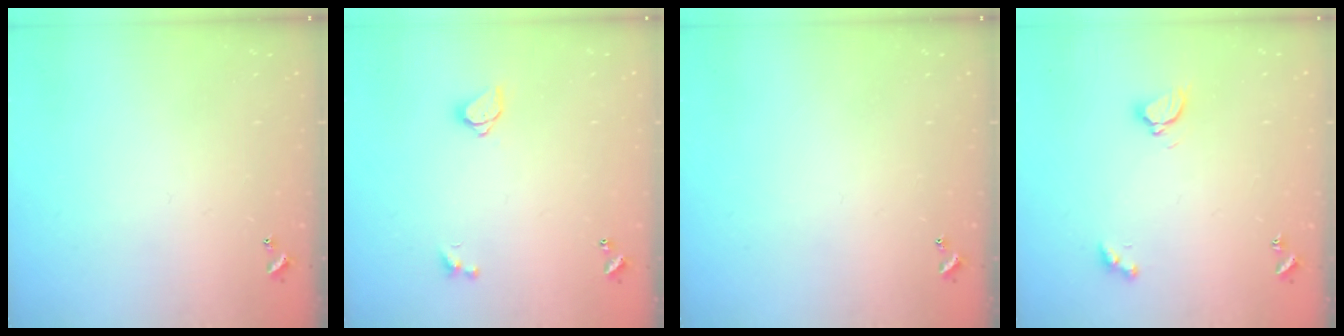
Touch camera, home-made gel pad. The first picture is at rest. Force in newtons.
{"total": 1.6, "press": 1.5, "slide": 0.4}
{"total": 0.0}
{"total": 3.3, "press": 3.3, "slide": 0.5}